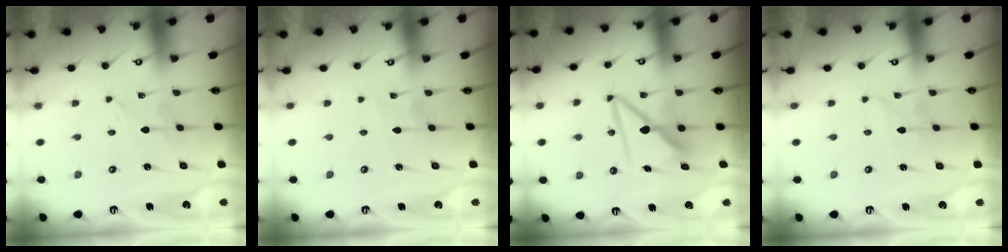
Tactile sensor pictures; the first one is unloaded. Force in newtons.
{"total": 1.5, "press": 1.5, "slide": 0.2}
{"total": 9.1, "press": 9.1, "slide": 0.7}
{"total": 2.3, "press": 2.3, "slide": 0.3}